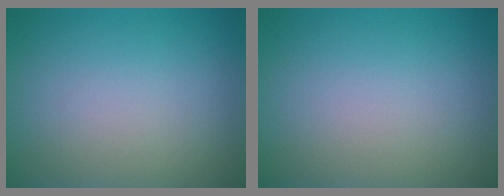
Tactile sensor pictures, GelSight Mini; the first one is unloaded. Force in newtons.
{"total": 0.0}